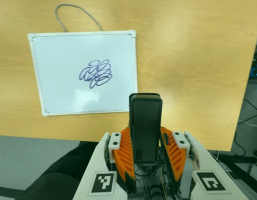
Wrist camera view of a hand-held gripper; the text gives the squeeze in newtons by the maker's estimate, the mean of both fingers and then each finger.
{"total": 4.3, "left": 2.9, "right": 5.6}